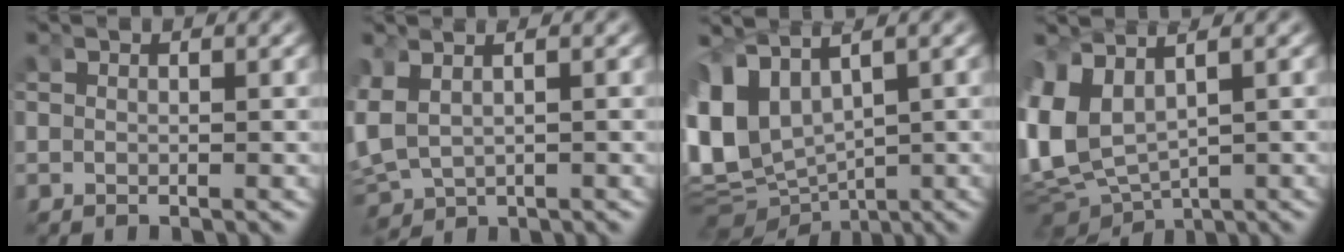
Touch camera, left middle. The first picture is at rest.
{"total": 6.4, "force": [-0.2, 5.7, 2.9], "torque": [-0.118, -0.030, 0.011]}
{"total": 13.5, "force": [-1.6, 11.3, 7.2], "torque": [-0.191, -0.042, -0.019]}
{"total": 11.3, "force": [-1.2, 9.6, 5.9], "torque": [-0.189, -0.044, -0.009]}